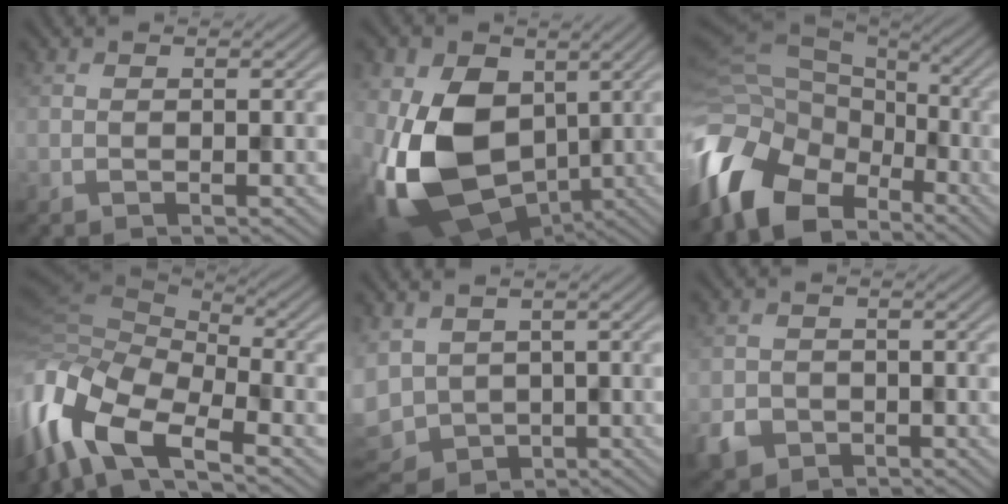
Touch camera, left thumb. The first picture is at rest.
{"total": 17.1, "force": [-1.6, 11.8, 12.2], "torque": [-0.279, -0.030, -0.030]}
{"total": 15.6, "force": [-8.1, 9.4, 9.5], "torque": [-0.253, -0.017, -0.149]}
{"total": 15.1, "force": [-7.4, 6.8, 11.2], "torque": [-0.286, -0.014, -0.136]}
{"total": 6.5, "force": [-0.1, 5.1, 4.0], "torque": [-0.124, -0.015, -0.007]}
{"total": 3.3, "force": [-1.9, 2.5, 1.1], "torque": [-0.029, -0.010, -0.044]}